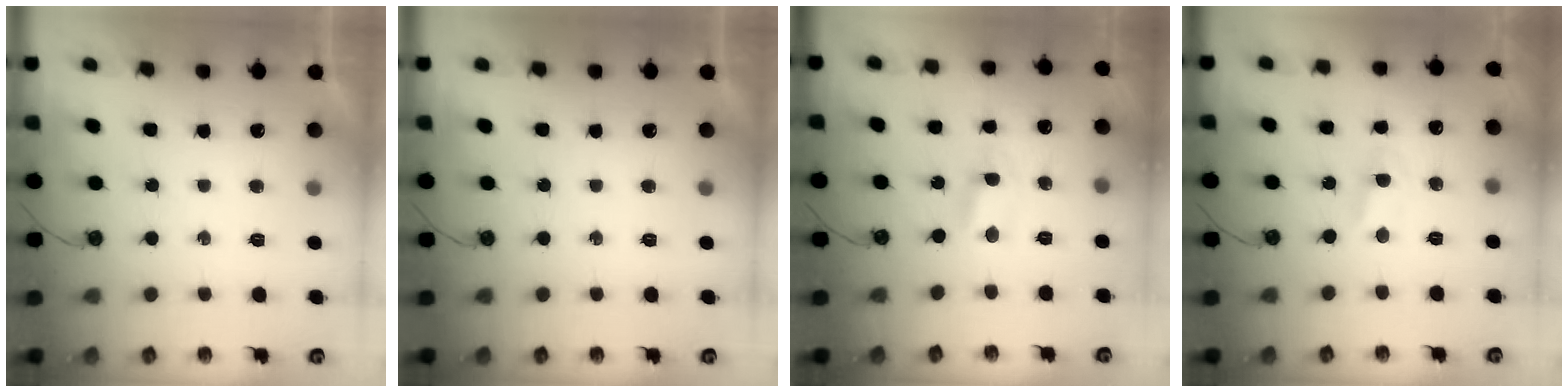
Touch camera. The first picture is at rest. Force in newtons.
{"total": 0.0}
{"total": 1.6, "press": 1.5, "slide": 0.2}
{"total": 2.1, "press": 2.1, "slide": 0.3}